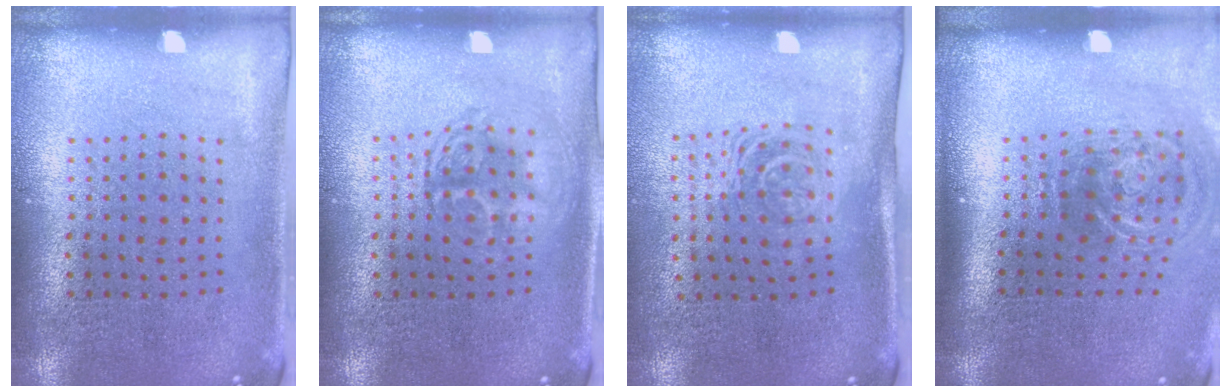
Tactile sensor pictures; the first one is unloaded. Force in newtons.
{"total": 1.3, "press": 1.3, "slide": 0.2}
{"total": 1.6, "press": 1.3, "slide": 1.0}
{"total": 2.2, "press": 1.4, "slide": 1.7}